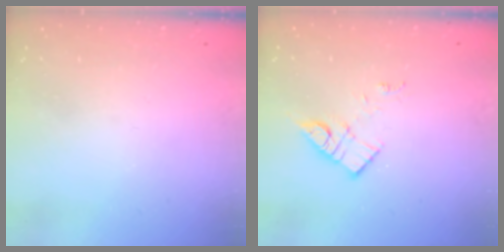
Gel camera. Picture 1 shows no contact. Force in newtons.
{"total": 10.4, "press": 10.4, "slide": 0.6}